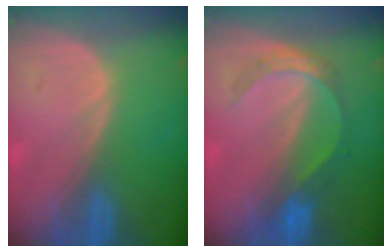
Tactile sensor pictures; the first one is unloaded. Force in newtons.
{"total": 5.0, "press": 4.8, "slide": 1.2}